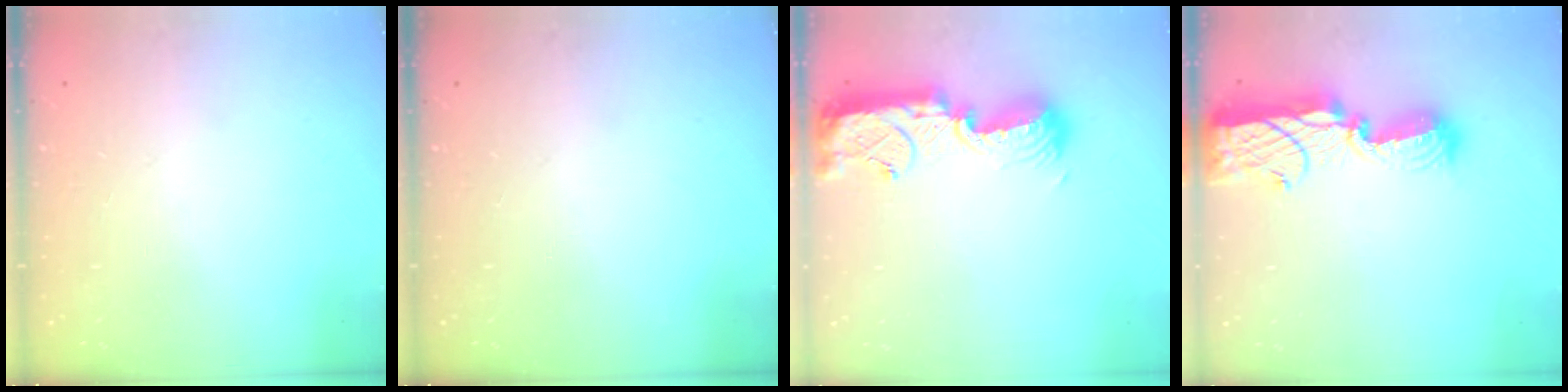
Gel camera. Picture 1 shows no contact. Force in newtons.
{"total": 0.0}
{"total": 13.1, "press": 13.1, "slide": 0.8}
{"total": 14.4, "press": 14.3, "slide": 1.7}